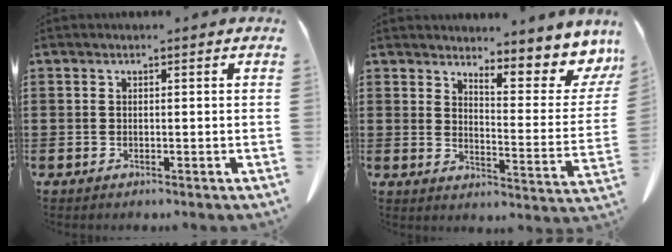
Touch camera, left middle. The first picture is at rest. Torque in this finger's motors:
{"motor_torque": [0.96, -0.18, 0.15, 0.03]}